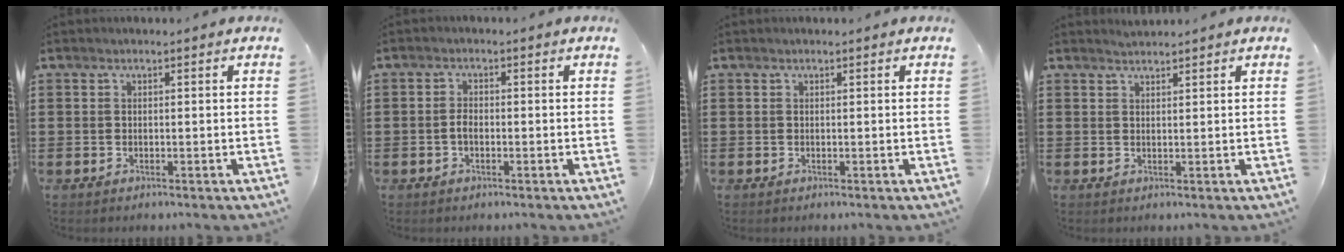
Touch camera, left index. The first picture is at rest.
{"total": 1.8, "force": [-0.5, 0.9, 1.5], "torque": [-0.039, 0.000, -0.013]}
{"total": 0.0}
{"total": 1.2, "force": [1.2, 0.0, 0.0], "torque": [-0.002, 0.000, 0.025]}